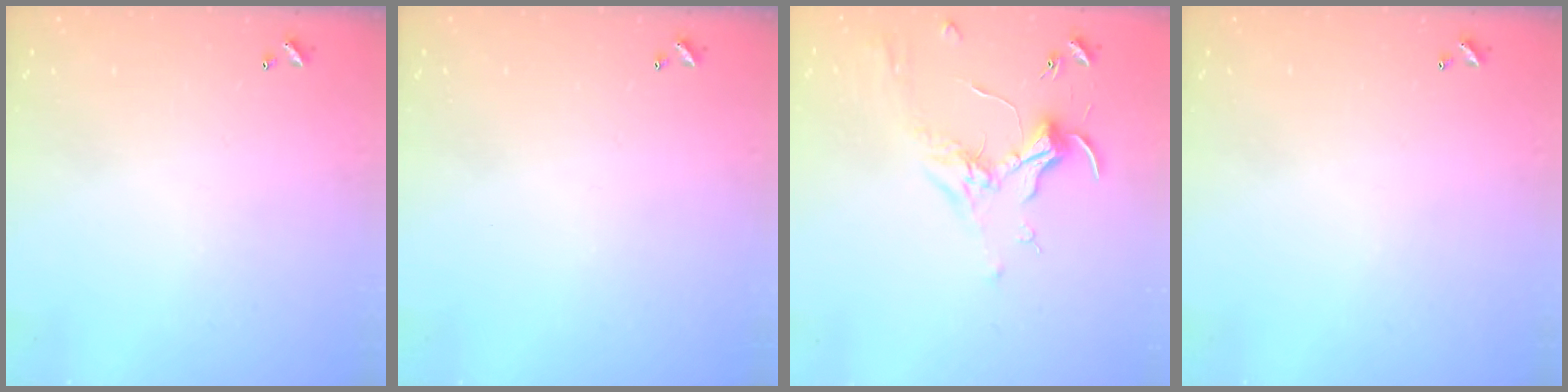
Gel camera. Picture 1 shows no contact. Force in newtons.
{"total": 0.0}
{"total": 1.7, "press": 1.5, "slide": 0.8}
{"total": 0.0}